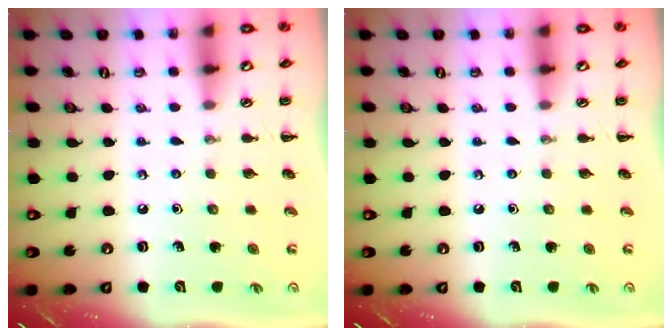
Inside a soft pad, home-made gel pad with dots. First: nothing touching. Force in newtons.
{"total": 0.0}